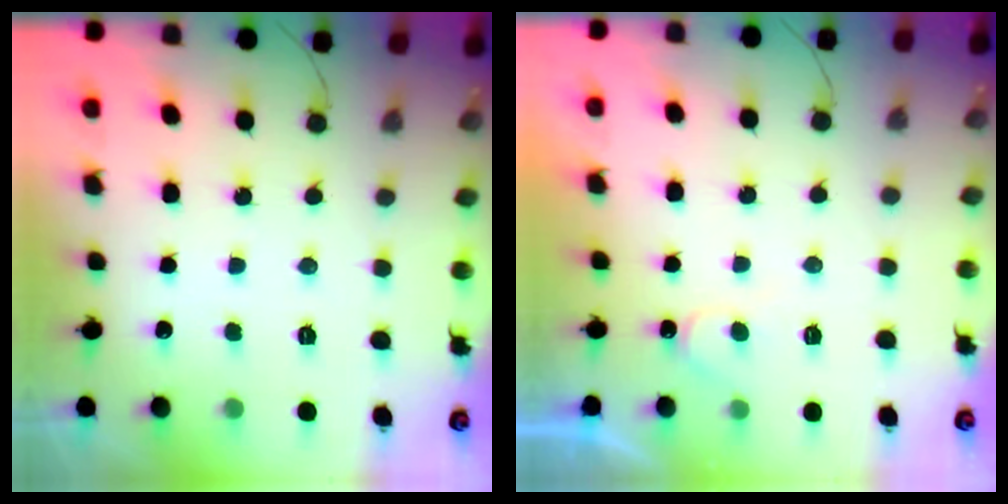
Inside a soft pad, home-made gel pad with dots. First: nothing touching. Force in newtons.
{"total": 4.0, "press": 4.0, "slide": 0.4}